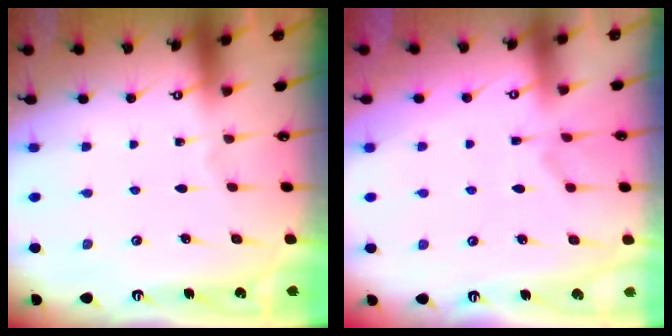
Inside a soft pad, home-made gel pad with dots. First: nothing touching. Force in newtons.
{"total": 1.3, "press": 0.5, "slide": 1.2}